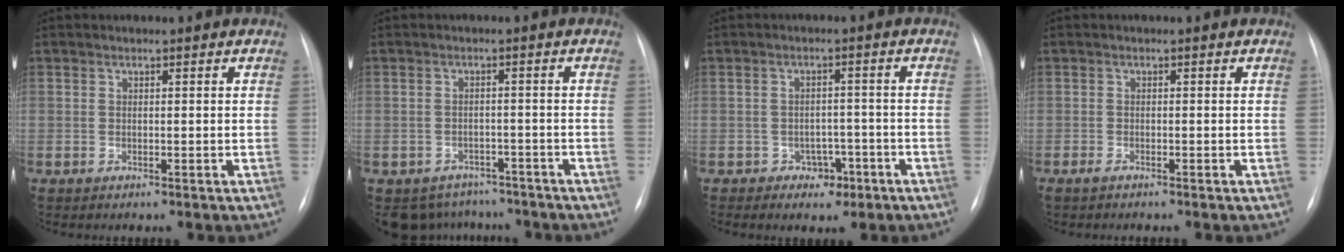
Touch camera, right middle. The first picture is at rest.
{"total": 7.4, "force": [-6.4, 3.8, 0.0], "torque": [0.002, 0.017, -0.078]}
{"total": 3.8, "force": [-2.2, 2.7, 1.6], "torque": [-0.012, 0.014, -0.023]}
{"total": 1.5, "force": [-1.2, 0.3, 0.8], "torque": [-0.020, -0.003, -0.019]}